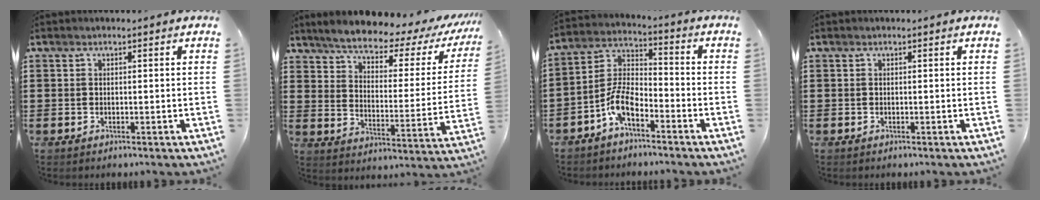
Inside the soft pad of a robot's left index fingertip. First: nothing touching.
{"total": 5.5, "force": [4.8, 1.0, 2.4], "torque": [-0.066, -0.035, 0.074]}
{"total": 7.5, "force": [-4.7, 2.9, 5.1], "torque": [-0.121, 0.002, -0.094]}
{"total": 0.0}